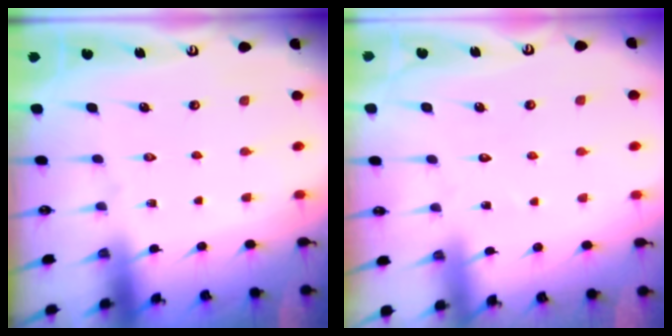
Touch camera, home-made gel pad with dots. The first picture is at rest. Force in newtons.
{"total": 4.1, "press": 4.1, "slide": 0.3}